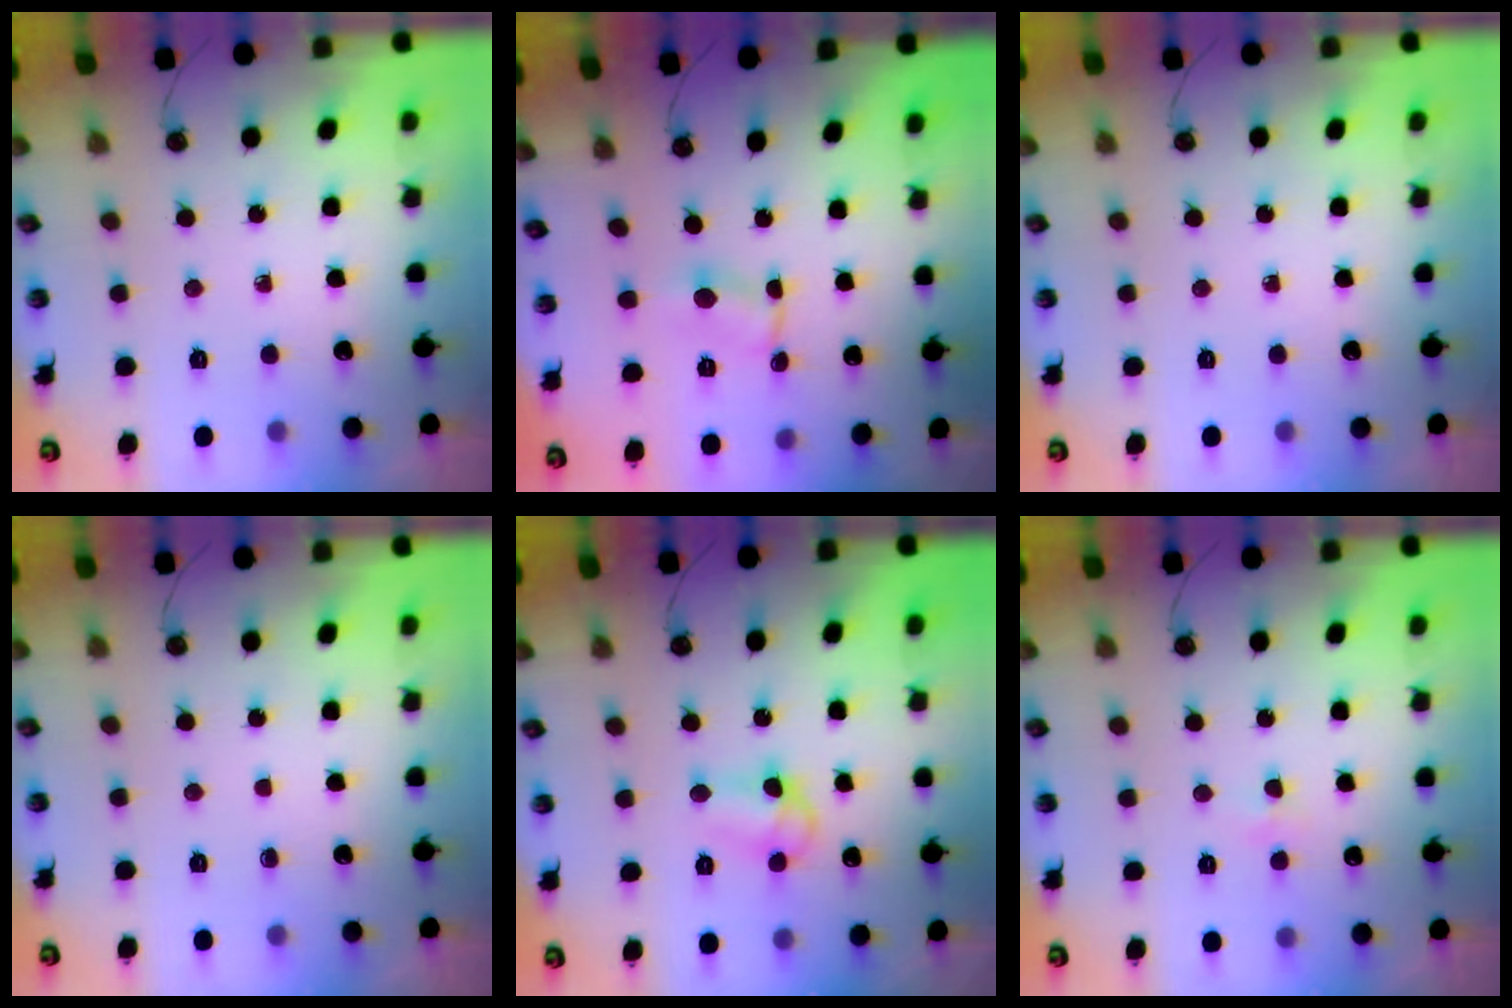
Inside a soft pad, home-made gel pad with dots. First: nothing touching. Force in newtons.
{"total": 0.7, "press": 0.6, "slide": 0.1}
{"total": 0.0}
{"total": 0.0}
{"total": 8.2, "press": 8.2, "slide": 0.4}
{"total": 2.9, "press": 2.8, "slide": 0.6}